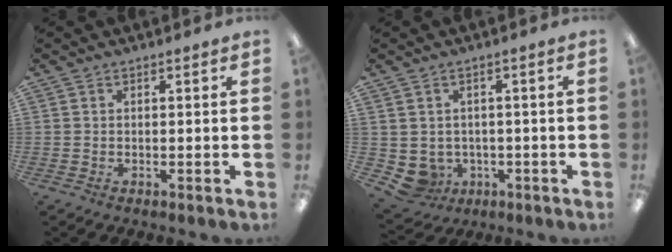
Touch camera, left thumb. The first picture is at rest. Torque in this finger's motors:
{"motor_torque": [-0.04, 0.04, 0.12, 0.15, 0.00]}